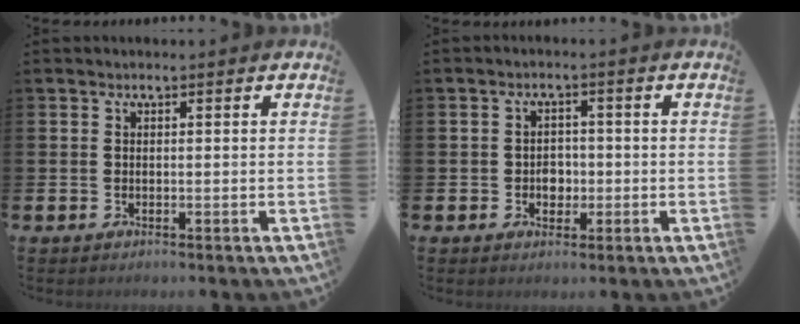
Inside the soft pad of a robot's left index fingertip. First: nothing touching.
{"total": 2.7, "force": [-0.5, 2.3, 1.3], "torque": [-0.006, -0.003, -0.019]}